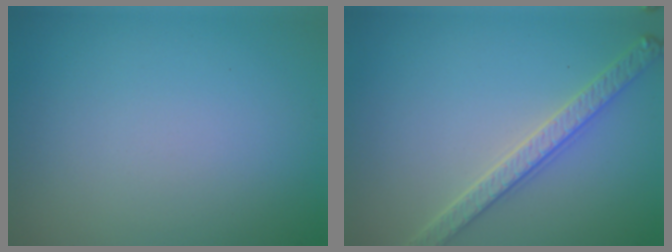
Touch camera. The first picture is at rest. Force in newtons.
{"total": 3.6, "press": 3.2, "slide": 1.6}